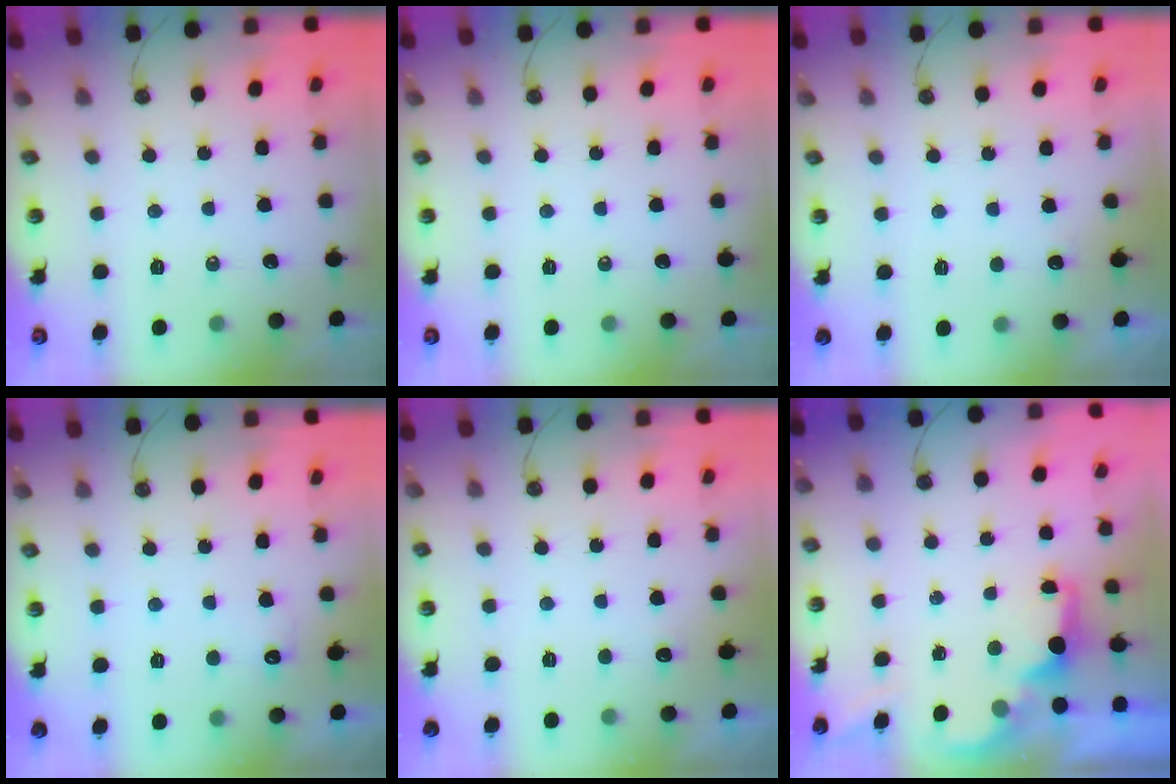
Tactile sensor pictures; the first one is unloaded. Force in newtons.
{"total": 0.0}
{"total": 2.6, "press": 2.4, "slide": 1.0}
{"total": 5.9, "press": 5.7, "slide": 1.3}
{"total": 2.4, "press": 2.2, "slide": 1.0}
{"total": 2.0, "press": 1.9, "slide": 0.8}